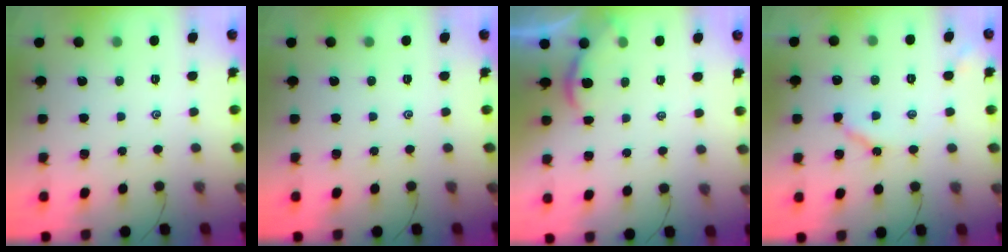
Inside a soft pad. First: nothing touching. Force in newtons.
{"total": 0.0}
{"total": 1.2, "press": 1.1, "slide": 0.1}
{"total": 5.1, "press": 5.0, "slide": 0.1}